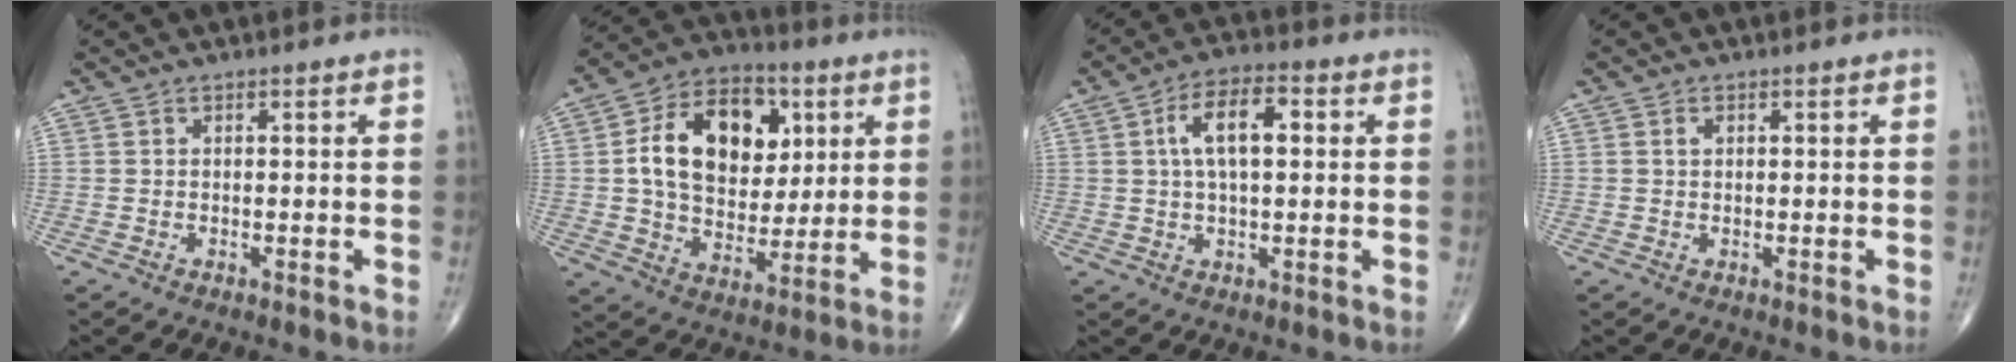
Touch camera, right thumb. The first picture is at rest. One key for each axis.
{"total": 19.4, "fx": 4.5, "fy": 13.3, "fz": 13.3, "tx": -0.186, "ty": 0.000, "tz": 0.076}
{"total": 9.1, "fx": 1.8, "fy": 4.2, "fz": 7.9, "tx": -0.136, "ty": 0.017, "tz": 0.025}
{"total": 1.0, "fx": 0.3, "fy": 0.7, "fz": 0.6, "tx": -0.013, "ty": 0.004, "tz": 0.005}